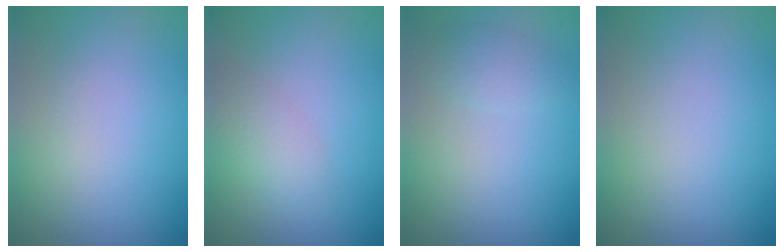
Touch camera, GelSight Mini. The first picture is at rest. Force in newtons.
{"total": 2.3, "press": 2.3, "slide": 0.0}
{"total": 1.4, "press": 1.4, "slide": 0.1}
{"total": 0.0}